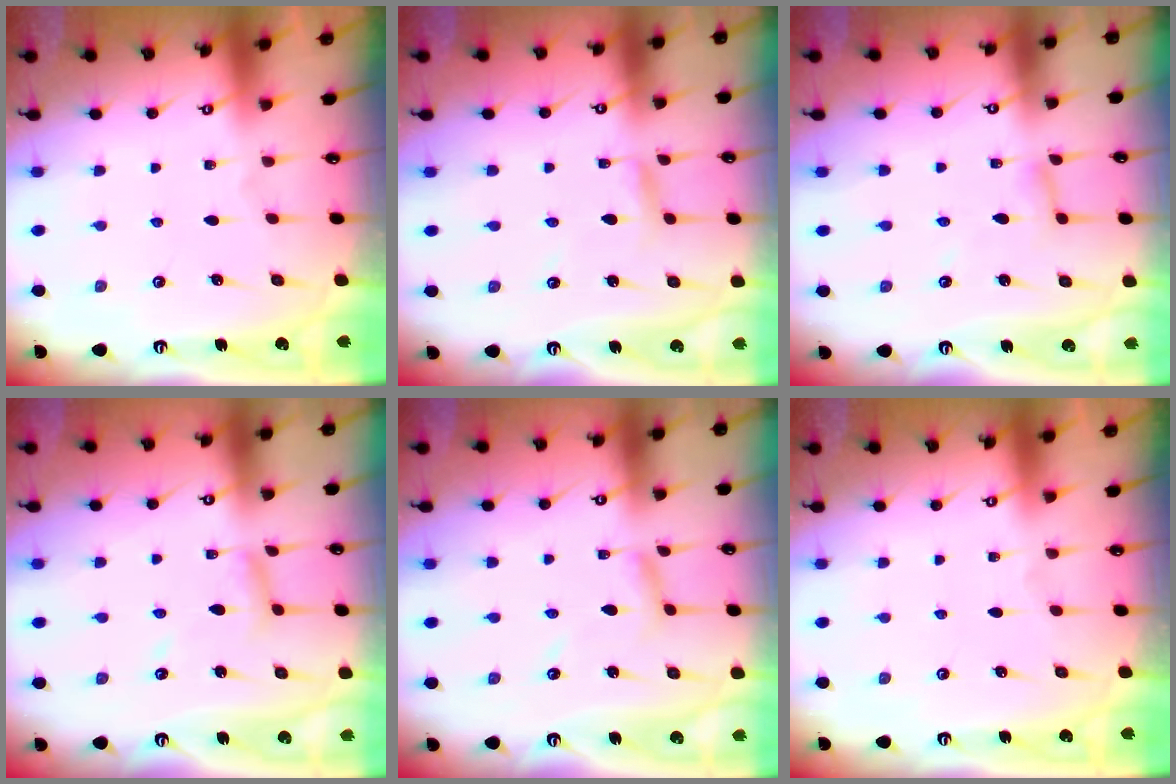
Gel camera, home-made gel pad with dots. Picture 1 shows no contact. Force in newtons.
{"total": 2.8, "press": 2.8, "slide": 0.1}
{"total": 2.8, "press": 2.8, "slide": 0.2}
{"total": 7.2, "press": 7.2, "slide": 0.5}
{"total": 5.6, "press": 5.6, "slide": 0.4}
{"total": 0.0}